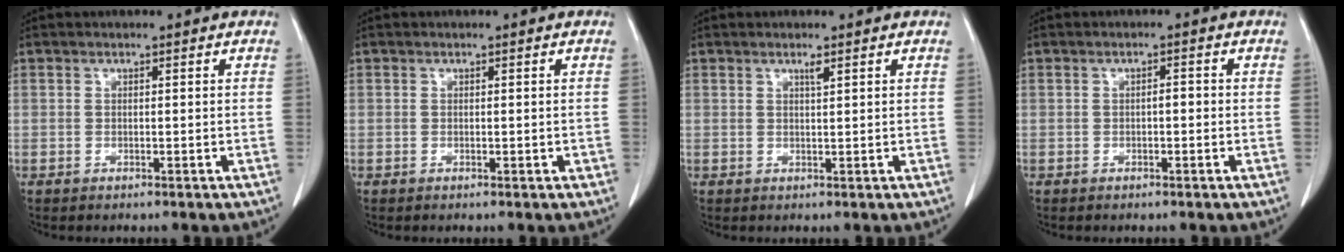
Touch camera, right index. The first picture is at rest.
{"total": 0.7, "force": [-0.1, 0.4, 0.5], "torque": [-0.008, 0.001, 0.001]}
{"total": 1.0, "force": [0.7, -0.1, 0.8], "torque": [-0.015, -0.003, 0.013]}
{"total": 1.1, "force": [-0.2, 0.4, 1.0], "torque": [-0.014, 0.004, -0.004]}